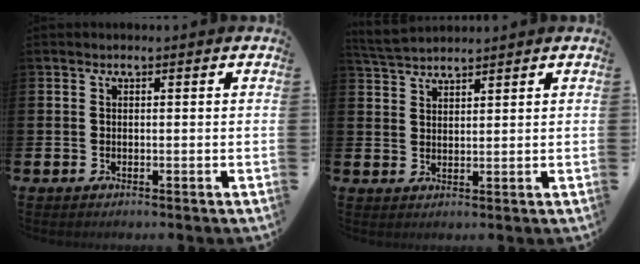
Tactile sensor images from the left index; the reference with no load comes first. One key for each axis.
{"total": 3.3, "fx": 3.3, "fy": 0.5, "fz": 0.3, "tx": -0.020, "ty": -0.010, "tz": 0.063}